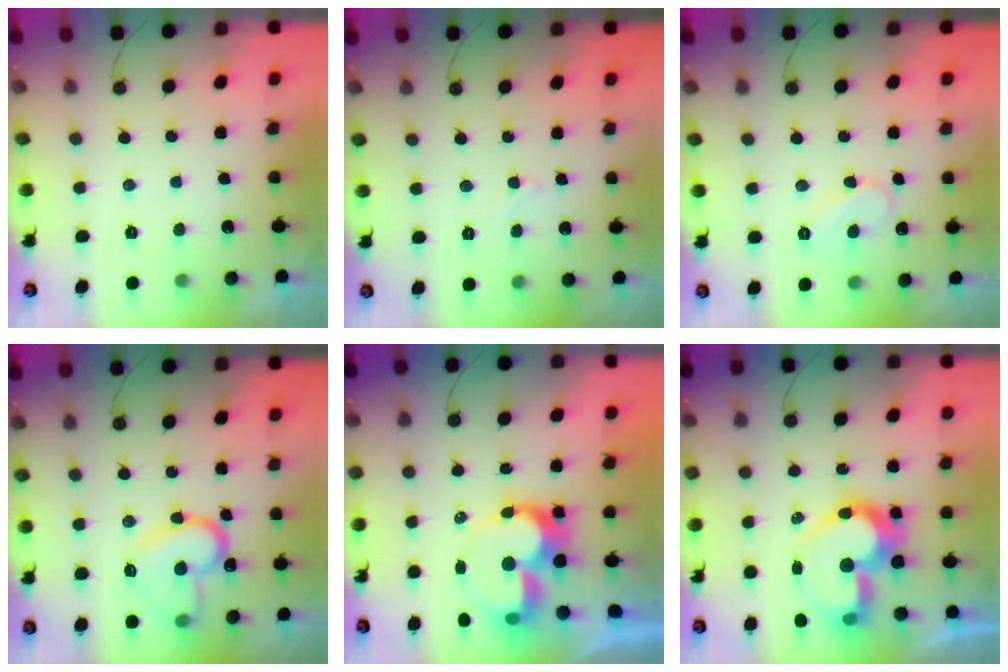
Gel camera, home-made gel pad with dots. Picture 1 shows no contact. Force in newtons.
{"total": 2.6, "press": 2.5, "slide": 0.2}
{"total": 6.8, "press": 6.8, "slide": 0.6}
{"total": 15.9, "press": 15.8, "slide": 0.8}
{"total": 11.8, "press": 11.8, "slide": 1.2}
{"total": 15.6, "press": 15.3, "slide": 2.7}